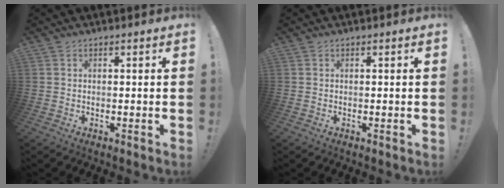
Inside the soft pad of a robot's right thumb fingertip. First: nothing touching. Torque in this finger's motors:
{"motor_torque": [0.00, 0.00, -0.07, 0.07, 0.00]}